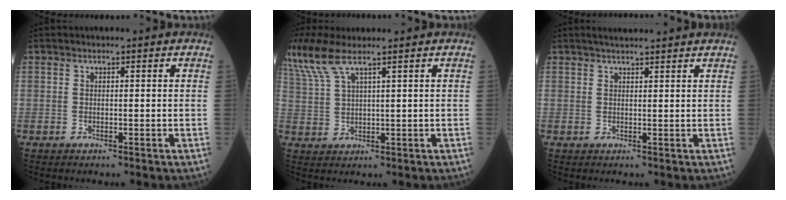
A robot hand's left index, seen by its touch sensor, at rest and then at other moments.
{"total": 8.4, "force": [6.1, 1.0, 5.6], "torque": [-0.148, 0.015, 0.128]}
{"total": 4.6, "force": [4.1, -0.1, 2.1], "torque": [-0.028, 0.025, 0.056]}